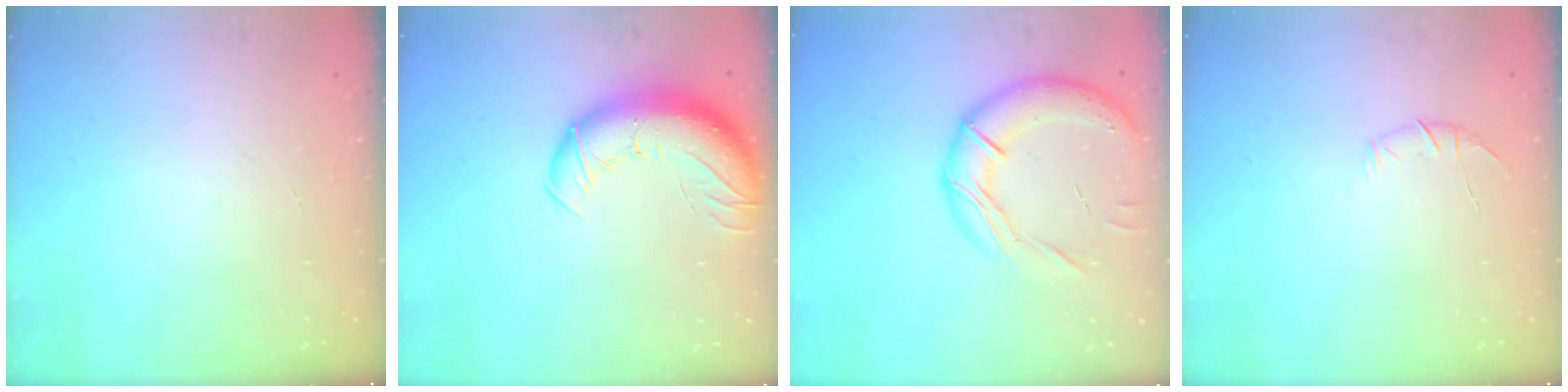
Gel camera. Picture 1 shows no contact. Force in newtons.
{"total": 15.2, "press": 14.7, "slide": 3.6}
{"total": 17.8, "press": 17.6, "slide": 2.9}
{"total": 6.0, "press": 5.8, "slide": 1.5}